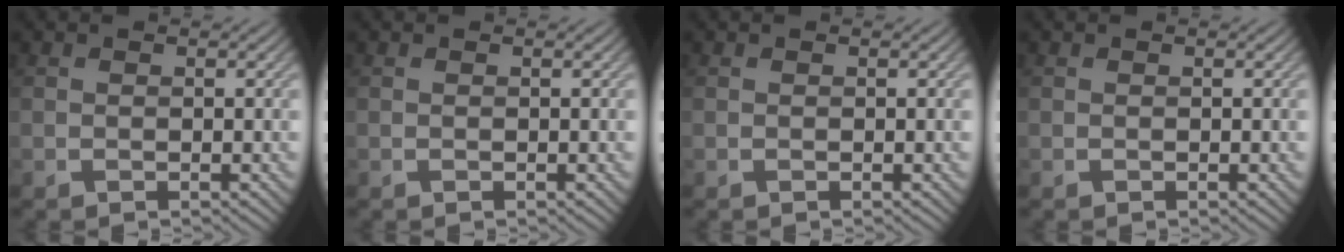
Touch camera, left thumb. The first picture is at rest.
{"total": 0.0}
{"total": 0.0}
{"total": 0.0}